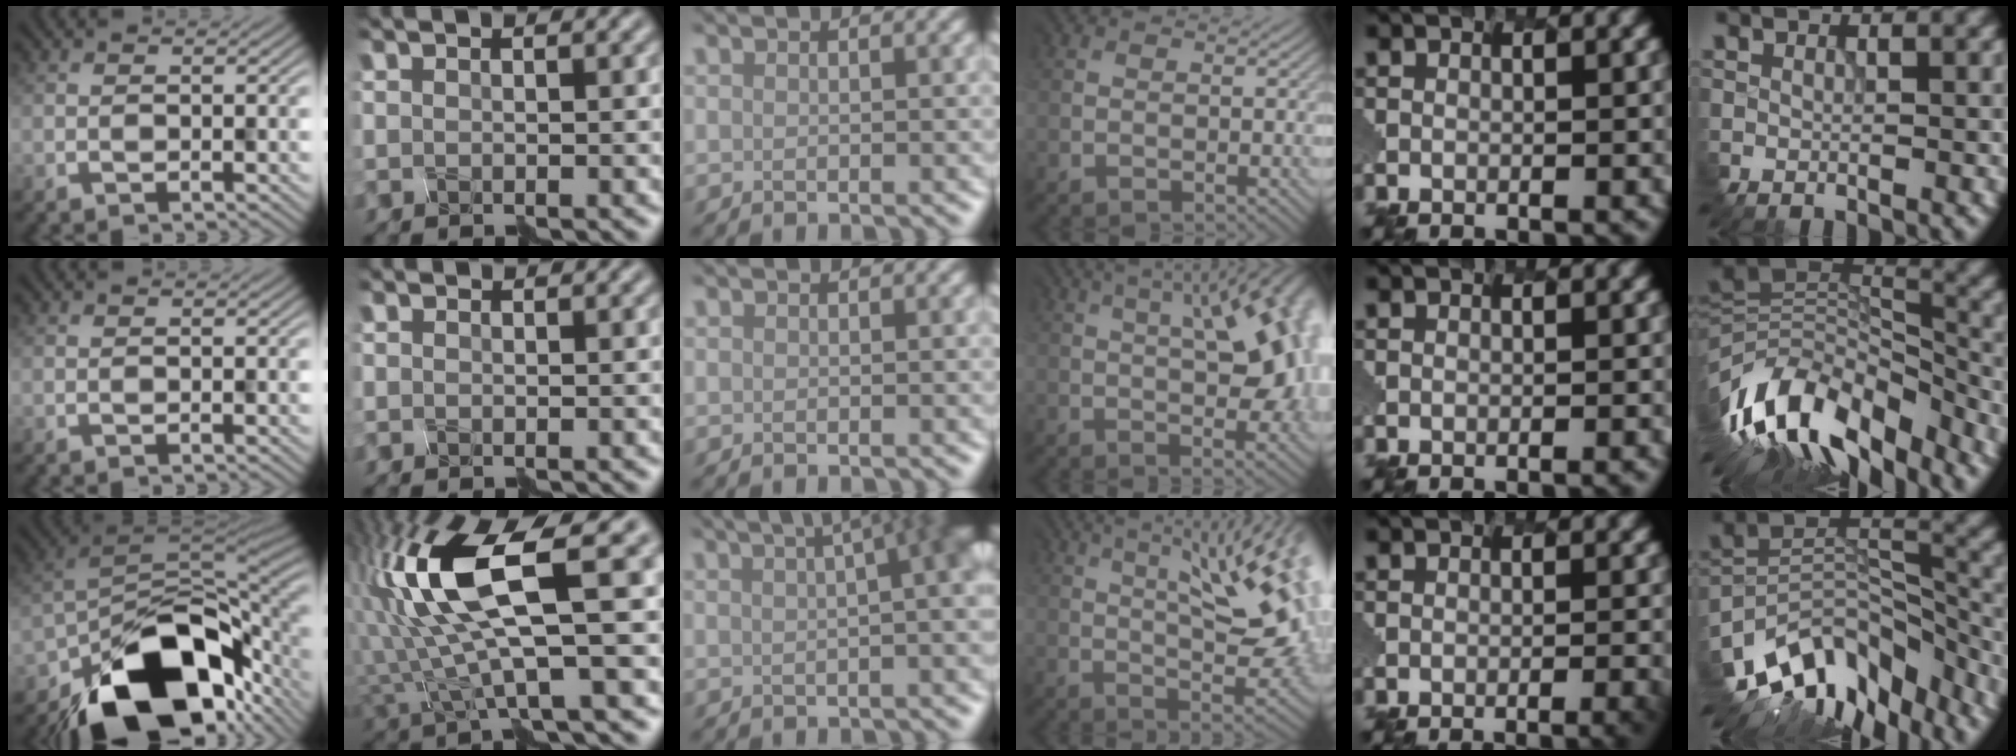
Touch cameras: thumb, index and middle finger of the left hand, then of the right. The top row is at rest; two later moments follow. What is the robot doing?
{"motion": "disassemble", "object": "spray bottle"}